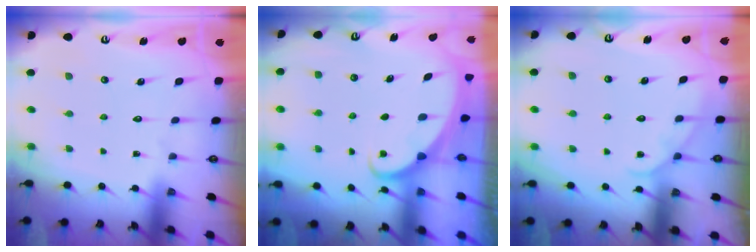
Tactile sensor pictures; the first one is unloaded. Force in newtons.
{"total": 1.6, "press": 1.6, "slide": 0.1}
{"total": 5.1, "press": 5.1, "slide": 0.4}